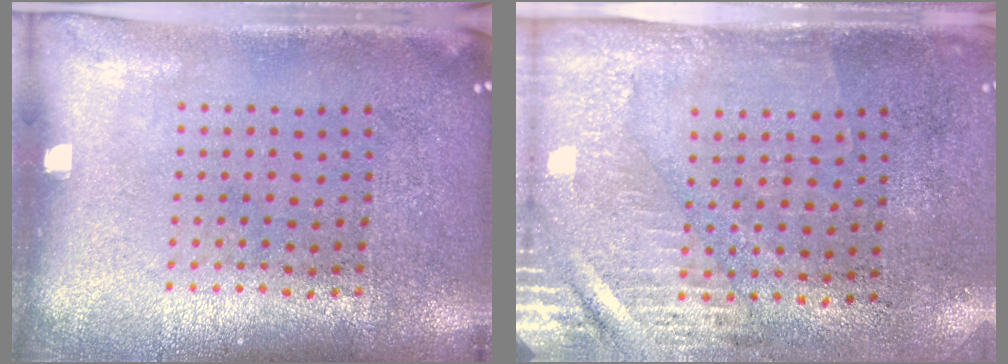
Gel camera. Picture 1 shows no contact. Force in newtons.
{"total": 3.0, "press": 2.5, "slide": 1.6}